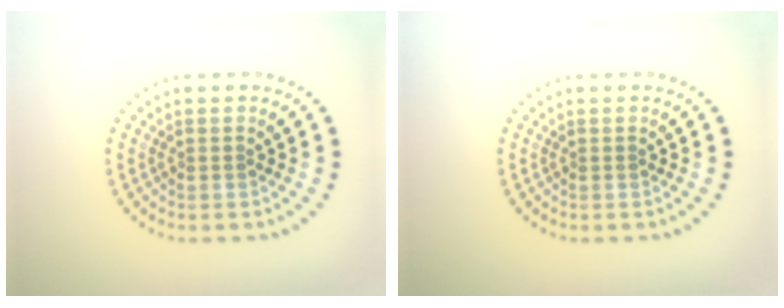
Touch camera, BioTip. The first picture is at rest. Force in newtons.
{"total": 0.0}